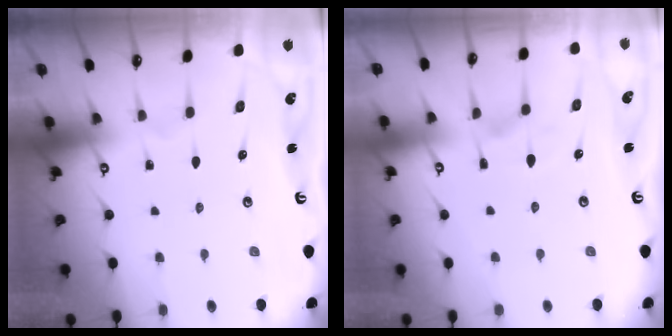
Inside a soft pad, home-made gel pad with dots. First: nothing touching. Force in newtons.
{"total": 6.4, "press": 6.3, "slide": 1.3}